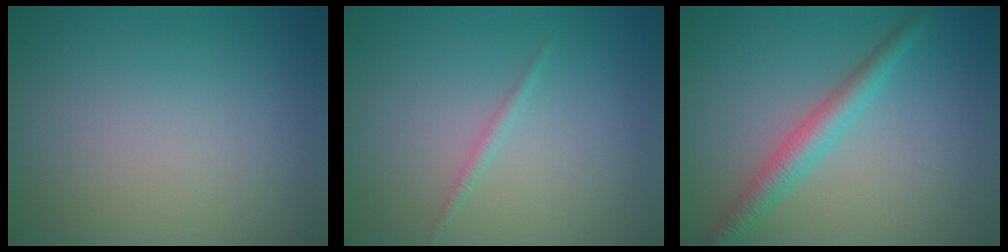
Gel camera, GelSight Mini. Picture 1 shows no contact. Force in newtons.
{"total": 0.8, "press": 0.8, "slide": 0.0}
{"total": 3.0, "press": 3.0, "slide": 0.0}